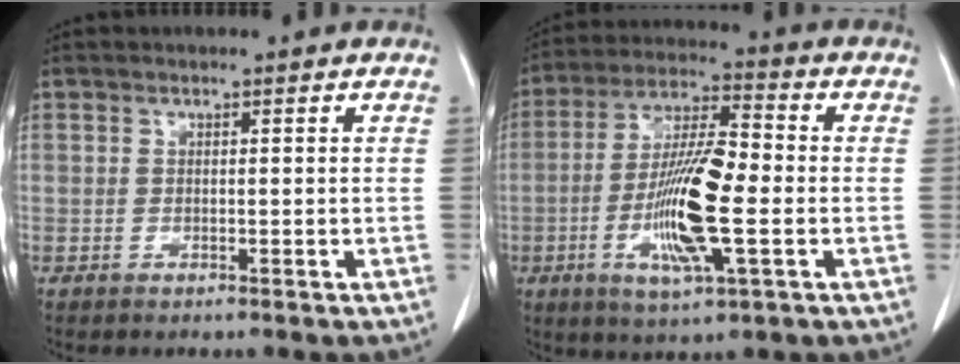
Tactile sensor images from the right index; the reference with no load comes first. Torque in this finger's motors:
{"motor_torque": [2.14, 0.00, 0.39, 0.21]}